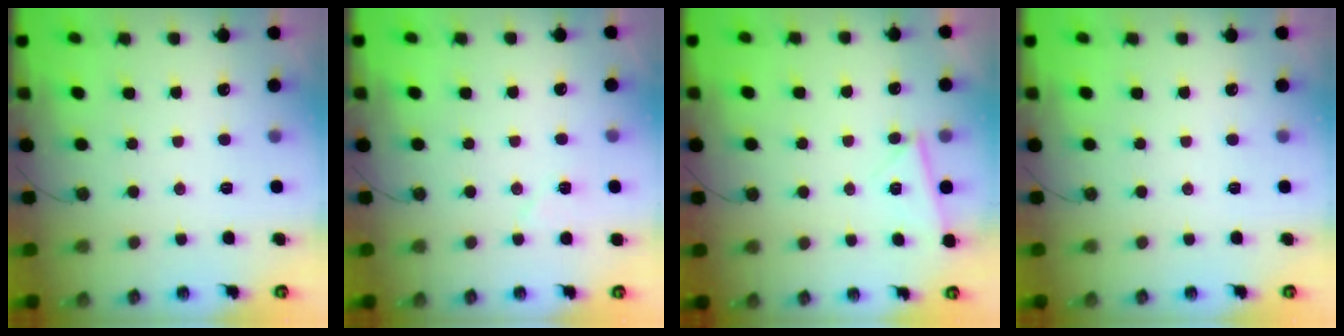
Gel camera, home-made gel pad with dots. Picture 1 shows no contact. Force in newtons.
{"total": 5.6, "press": 5.6, "slide": 0.8}
{"total": 4.5, "press": 4.1, "slide": 1.9}
{"total": 0.0}